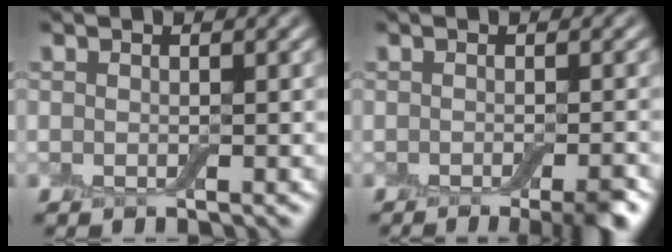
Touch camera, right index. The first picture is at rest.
{"total": 4.4, "force": [-2.6, 1.1, 3.4], "torque": [-0.029, -0.006, -0.032]}